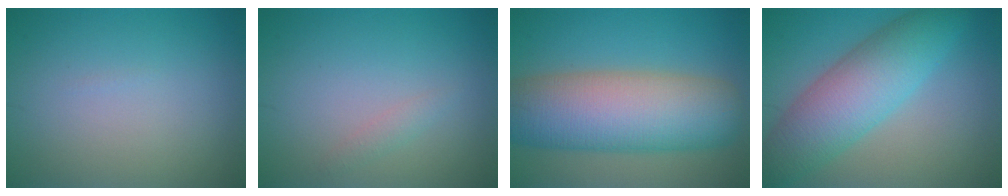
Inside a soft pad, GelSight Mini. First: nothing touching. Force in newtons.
{"total": 1.0, "press": 0.9, "slide": 0.1}
{"total": 11.7, "press": 11.7, "slide": 0.5}
{"total": 7.9, "press": 7.9, "slide": 0.2}